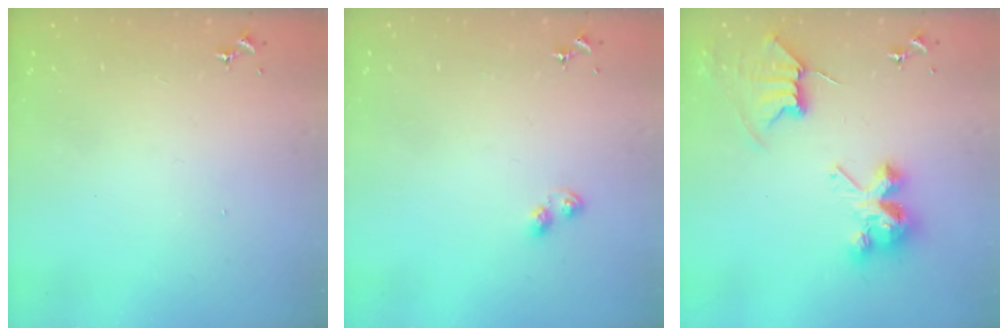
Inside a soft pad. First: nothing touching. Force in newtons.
{"total": 3.8, "press": 3.8, "slide": 0.4}
{"total": 8.5, "press": 8.5, "slide": 0.7}